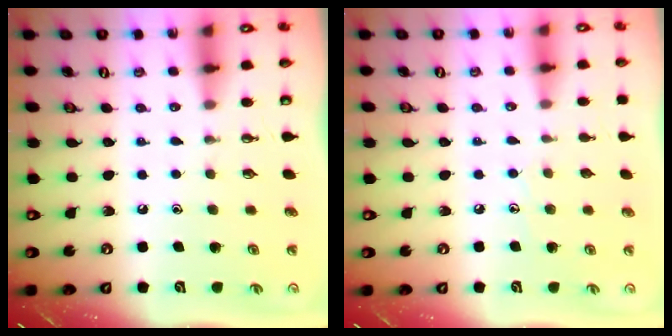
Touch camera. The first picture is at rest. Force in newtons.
{"total": 4.8, "press": 4.8, "slide": 0.6}